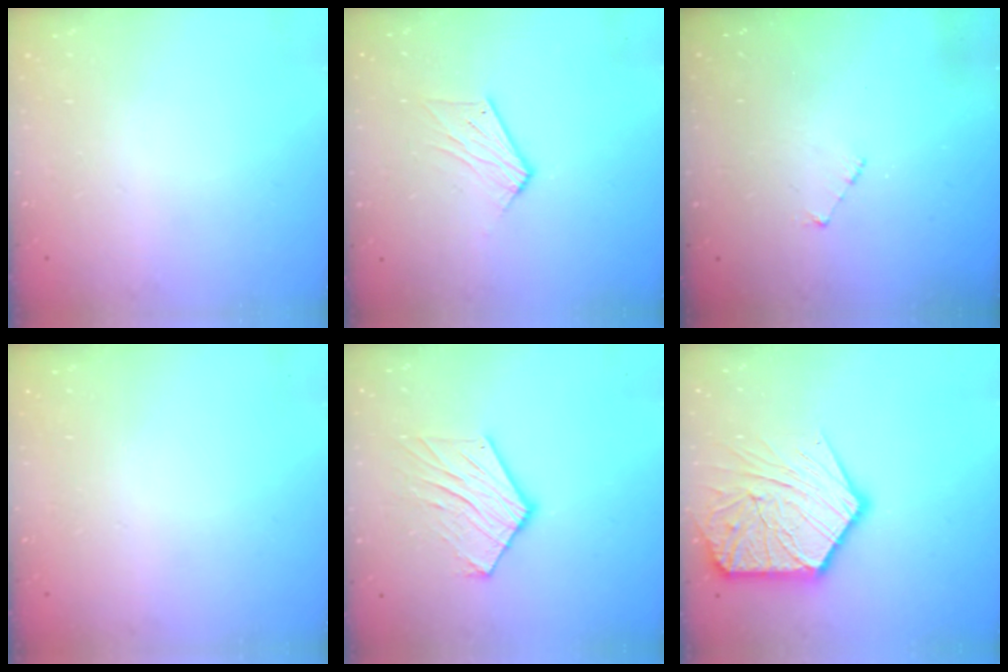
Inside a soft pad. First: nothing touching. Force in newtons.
{"total": 6.6, "press": 6.5, "slide": 0.4}
{"total": 2.6, "press": 2.6, "slide": 0.2}
{"total": 0.0}
{"total": 11.4, "press": 11.4, "slide": 1.0}
{"total": 17.4, "press": 17.4, "slide": 1.4}